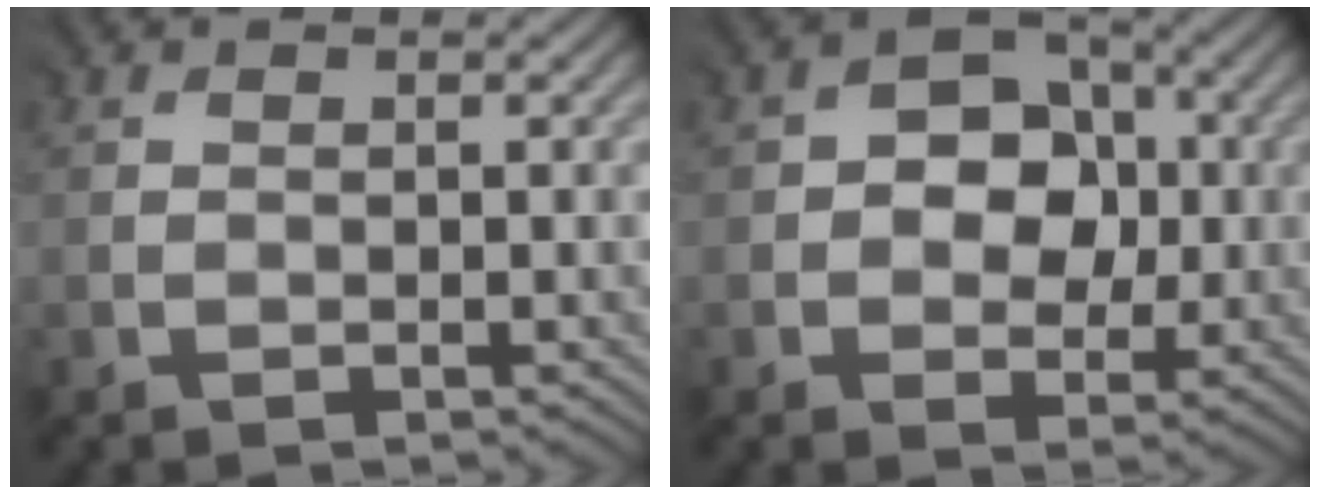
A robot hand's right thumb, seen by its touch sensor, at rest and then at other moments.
{"total": 6.4, "force": [0.2, 4.9, 4.0], "torque": [-0.054, 0.006, -0.007]}